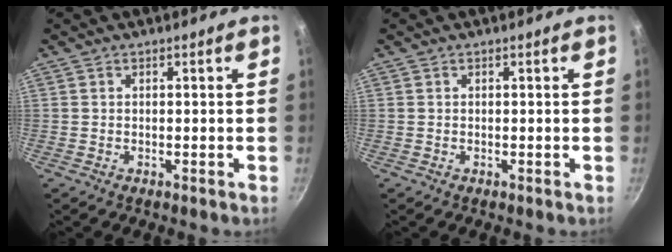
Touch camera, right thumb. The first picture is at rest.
{"total": 0.0}